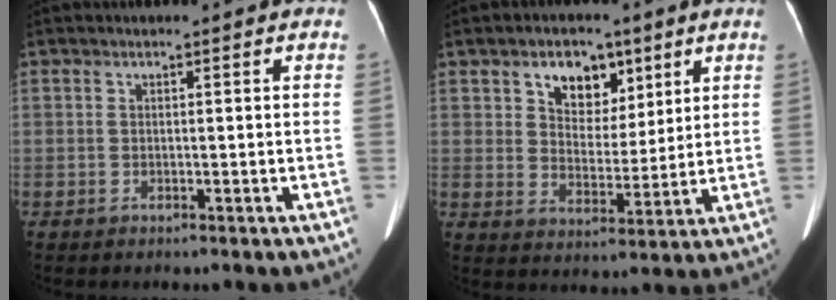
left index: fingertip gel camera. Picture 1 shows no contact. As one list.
[{"total": 7.6, "force": [4.1, 4.8, 4.2], "torque": [-0.066, 0.015, 0.070]}]